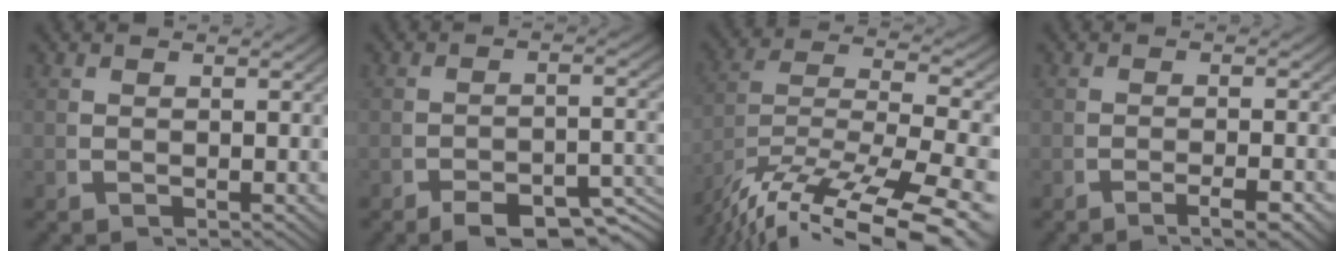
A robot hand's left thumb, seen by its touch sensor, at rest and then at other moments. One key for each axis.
{"total": 5.5, "fx": -4.0, "fy": 2.0, "fz": 3.2, "tx": -0.043, "ty": -0.014, "tz": -0.060}
{"total": 13.4, "fx": -5.3, "fy": 8.3, "fz": 9.1, "tx": -0.206, "ty": -0.057, "tz": -0.053}
{"total": 2.6, "fx": -1.5, "fy": 0.6, "fz": 2.1, "tx": -0.030, "ty": -0.001, "tz": -0.029}